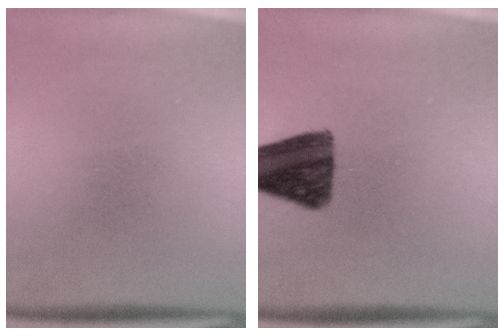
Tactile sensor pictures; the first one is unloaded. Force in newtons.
{"total": 12.1}